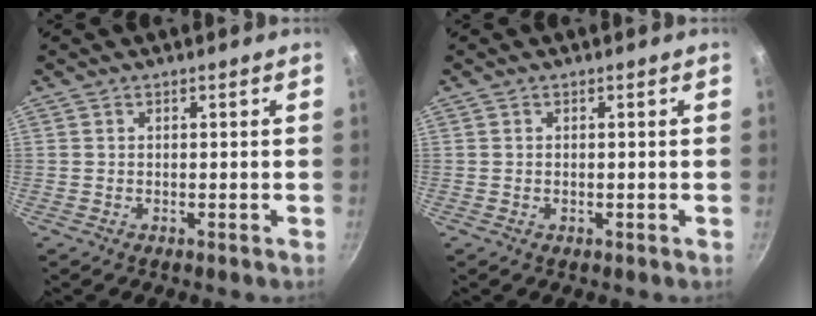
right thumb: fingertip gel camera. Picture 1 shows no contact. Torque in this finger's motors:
{"motor_torque": [-0.67, 0.08, -0.27, -0.05, -0.05]}